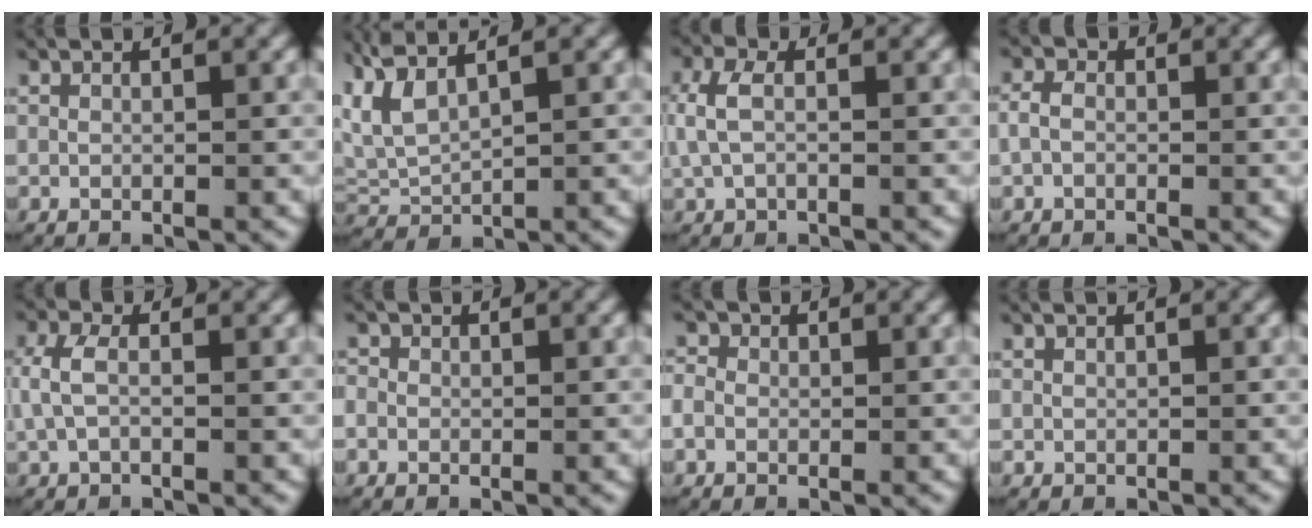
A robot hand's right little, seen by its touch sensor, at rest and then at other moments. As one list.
[{"total": 6.1, "force": [2.3, 4.2, 3.7], "torque": [-0.114, 0.001, 0.043]}, {"total": 3.0, "force": [0.2, 1.9, 2.3], "torque": [-0.069, 0.000, 0.005]}, {"total": 1.8, "force": [-0.2, 1.4, 1.1], "torque": [-0.030, 0.000, -0.004]}, {"total": 2.6, "force": [0.0, 1.7, 2.0], "torque": [-0.062, -0.002, 0.002]}, {"total": 1.9, "force": [-0.1, 1.8, 0.5], "torque": [-0.015, 0.001, -0.008]}, {"total": 2.5, "force": [0.0, 2.4, 0.9], "torque": [-0.027, 0.001, -0.005]}, {"total": 0.5, "force": [0.1, 0.5, 0.0], "torque": [-0.007, -0.007, 0.008]}]